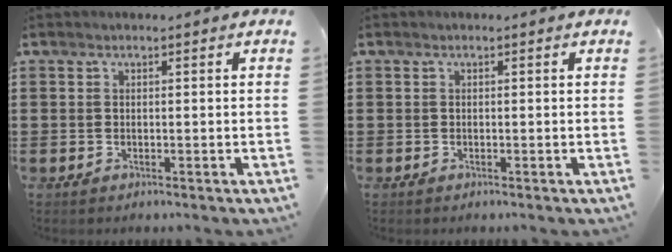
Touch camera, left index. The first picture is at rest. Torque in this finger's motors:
{"motor_torque": [-0.04, 0.01, -0.01, -0.01]}